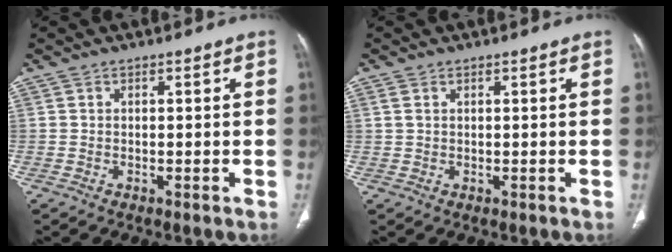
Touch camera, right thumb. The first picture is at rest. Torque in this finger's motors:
{"motor_torque": [-0.16, -0.07, -0.15, 0.06, -0.07]}